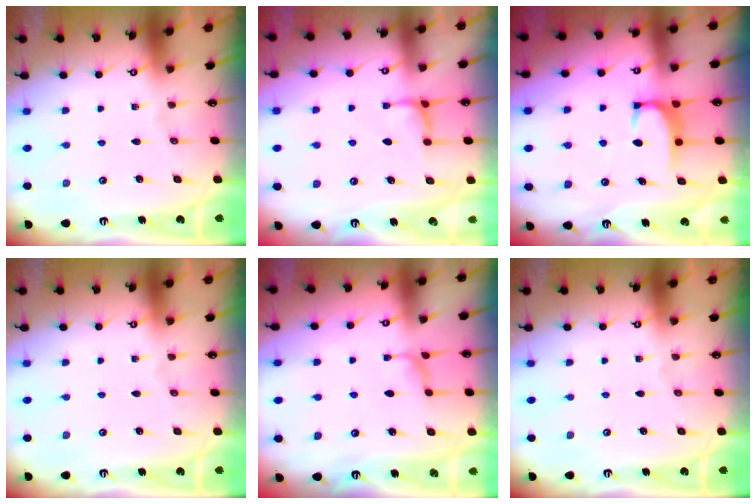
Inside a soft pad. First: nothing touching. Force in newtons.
{"total": 1.2, "press": 1.0, "slide": 0.7}
{"total": 1.9, "press": 1.9, "slide": 0.5}
{"total": 0.0}
{"total": 1.6, "press": 1.5, "slide": 0.6}
{"total": 0.0}